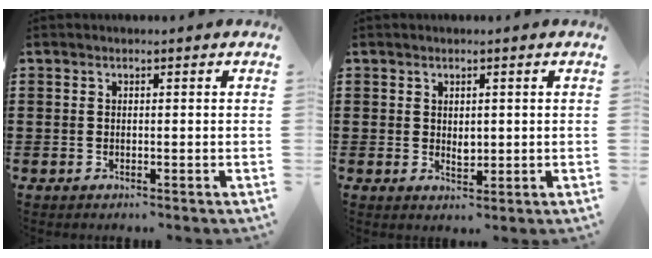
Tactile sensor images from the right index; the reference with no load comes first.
{"total": 1.7, "force": [0.5, 1.1, 1.2], "torque": [-0.017, 0.001, 0.008]}